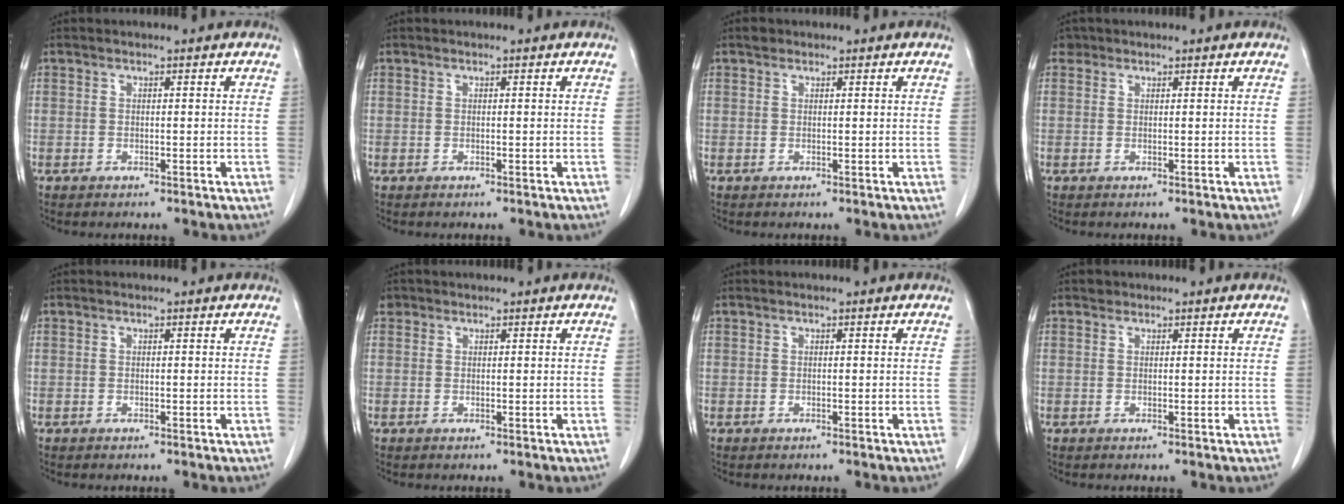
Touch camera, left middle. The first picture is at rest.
{"total": 0.0}
{"total": 0.8, "force": [0.6, 0.6, 0.2], "torque": [-0.003, 0.007, 0.007]}
{"total": 1.0, "force": [0.7, 0.8, 0.0], "torque": [0.005, 0.008, 0.009]}
{"total": 0.0}
{"total": 0.9, "force": [0.5, 0.7, 0.1], "torque": [0.005, 0.007, 0.007]}
{"total": 0.0}
{"total": 0.6, "force": [0.4, 0.4, 0.0], "torque": [-0.002, 0.001, 0.005]}